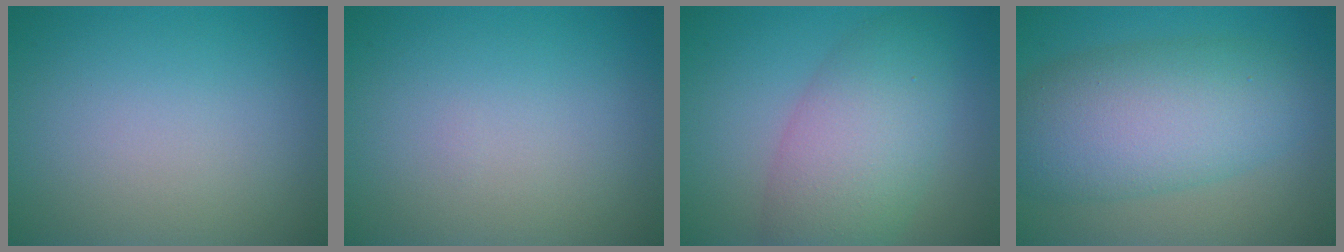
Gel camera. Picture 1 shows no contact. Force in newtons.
{"total": 0.0}
{"total": 6.8, "press": 6.8, "slide": 0.1}
{"total": 8.7, "press": 8.7, "slide": 0.1}